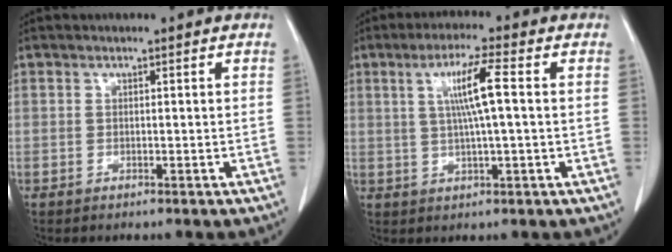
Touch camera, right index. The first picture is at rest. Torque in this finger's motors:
{"motor_torque": [0.94, 0.04, 0.25, 0.06]}